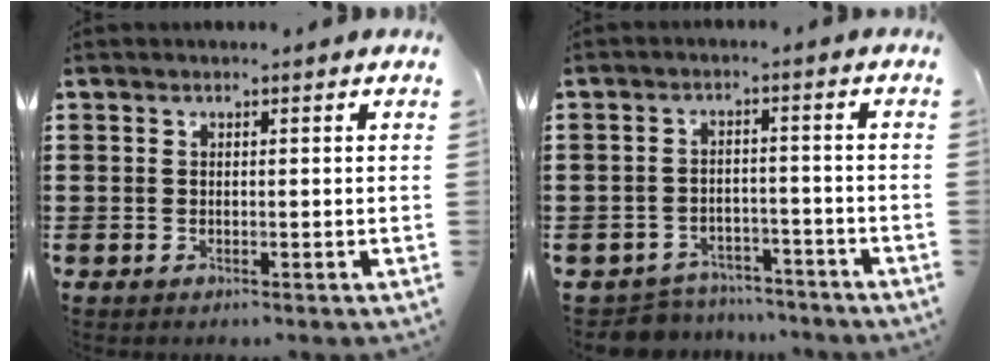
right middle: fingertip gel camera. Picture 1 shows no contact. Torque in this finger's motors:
{"motor_torque": [-0.33, 0.09, 0.05, -0.01]}